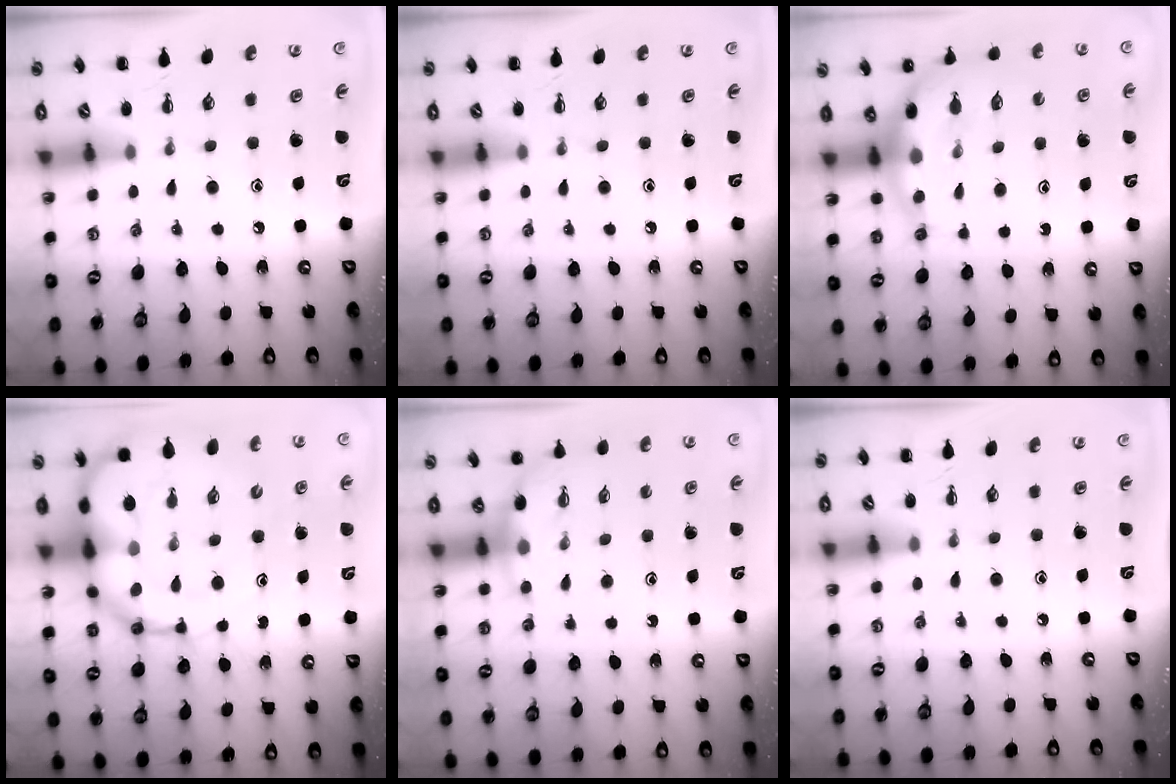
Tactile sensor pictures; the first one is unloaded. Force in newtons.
{"total": 0.0}
{"total": 6.7, "press": 6.5, "slide": 1.9}
{"total": 16.7, "press": 16.0, "slide": 4.5}
{"total": 3.0, "press": 2.9, "slide": 0.9}
{"total": 0.0}